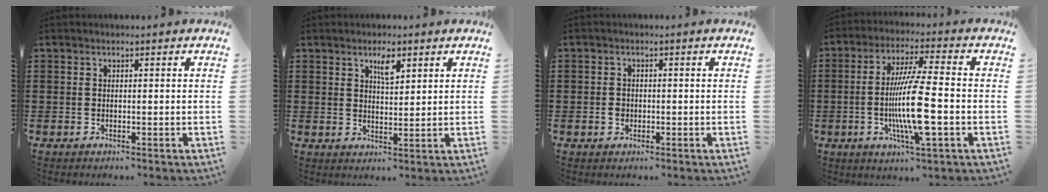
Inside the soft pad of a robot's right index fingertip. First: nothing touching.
{"total": 3.4, "force": [2.1, 1.1, 2.5], "torque": [-0.038, -0.003, 0.033]}
{"total": 1.5, "force": [-0.4, 1.2, 0.8], "torque": [-0.018, 0.003, -0.009]}
{"total": 11.5, "force": [-2.6, 1.3, 11.1], "torque": [-0.217, -0.017, -0.053]}